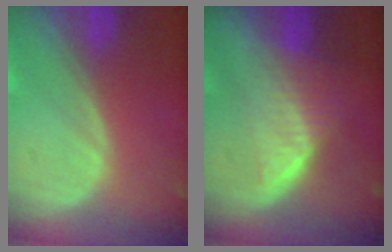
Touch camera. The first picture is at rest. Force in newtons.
{"total": 6.5, "press": 5.7, "slide": 3.2}